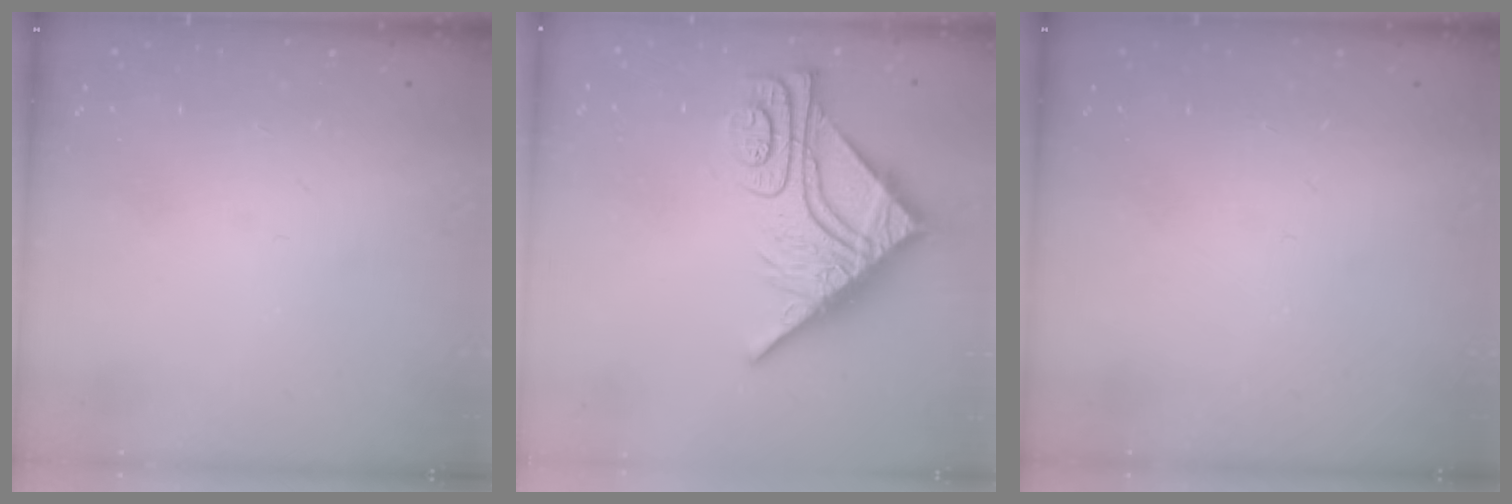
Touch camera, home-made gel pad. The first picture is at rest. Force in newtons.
{"total": 16.0, "press": 16.0, "slide": 1.6}
{"total": 0.0}